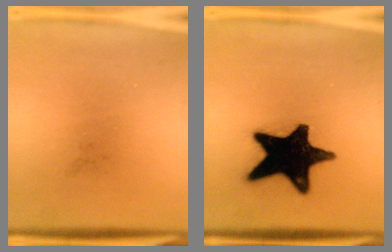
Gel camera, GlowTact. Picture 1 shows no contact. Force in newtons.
{"total": 19.4}